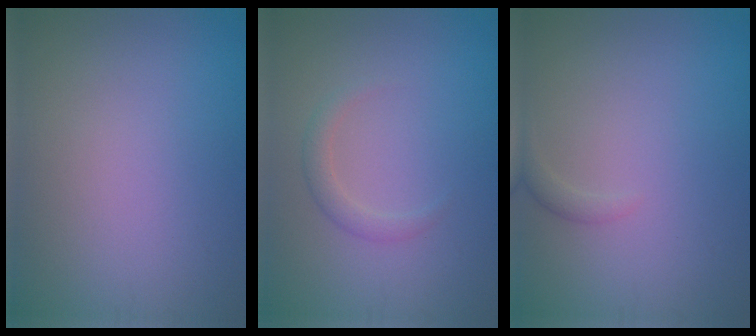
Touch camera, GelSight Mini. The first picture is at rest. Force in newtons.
{"total": 1.6, "press": 1.6, "slide": 0.1}
{"total": 0.9, "press": 0.9, "slide": 0.1}